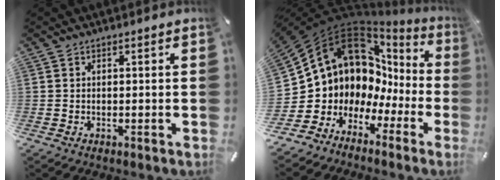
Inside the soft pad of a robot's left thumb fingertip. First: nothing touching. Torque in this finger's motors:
{"motor_torque": [-0.06, 3.14, 2.42, 0.35, 0.22]}